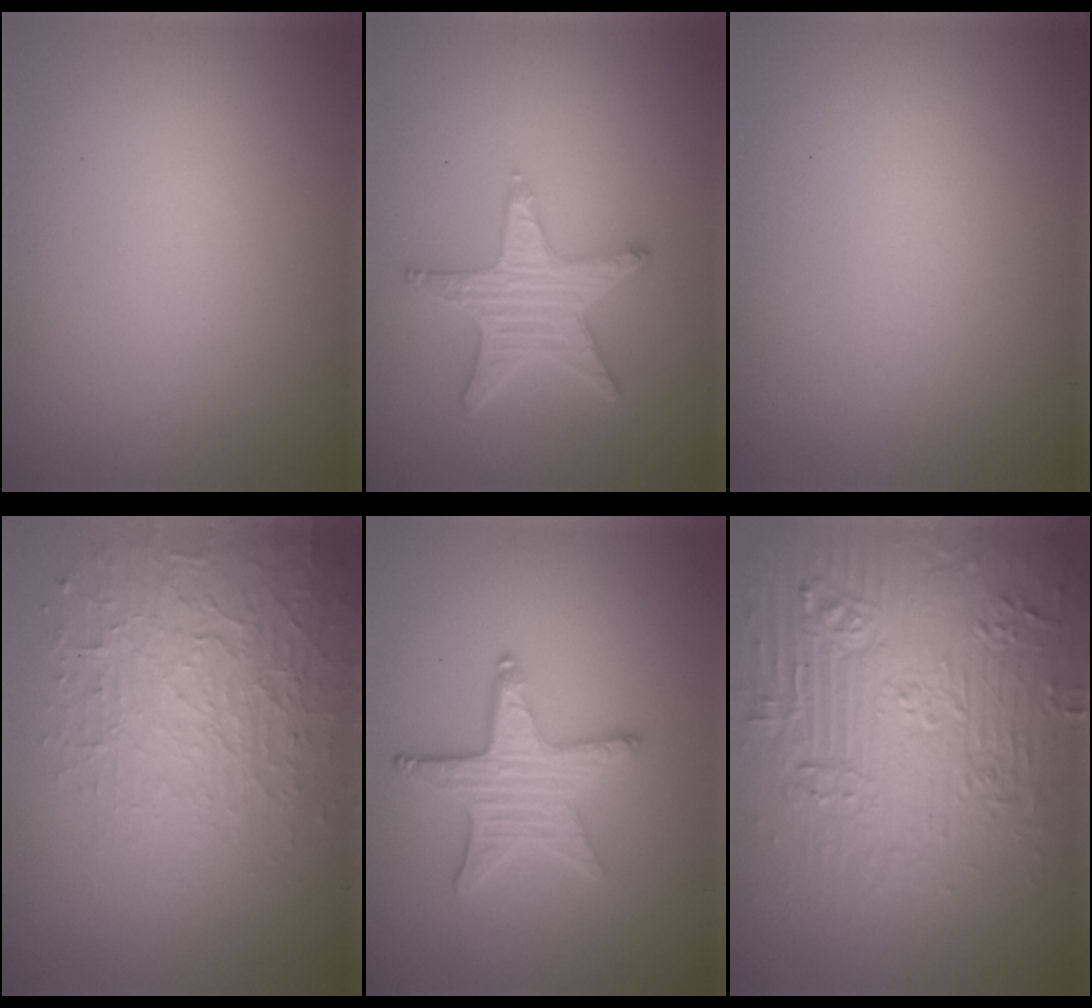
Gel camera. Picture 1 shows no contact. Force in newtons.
{"total": 5.1, "press": 4.1, "slide": 3.1}
{"total": 0.0}
{"total": 4.4, "press": 4.0, "slide": 1.9}
{"total": 4.3, "press": 3.7, "slide": 2.3}
{"total": 8.1, "press": 7.8, "slide": 1.9}